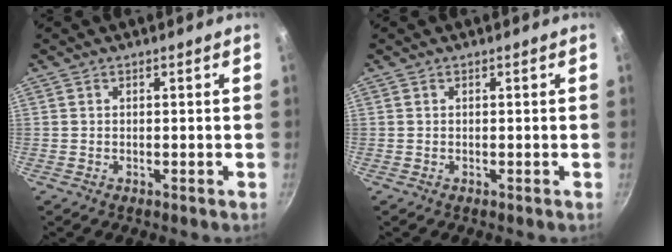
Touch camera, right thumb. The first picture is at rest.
{"total": 0.0}